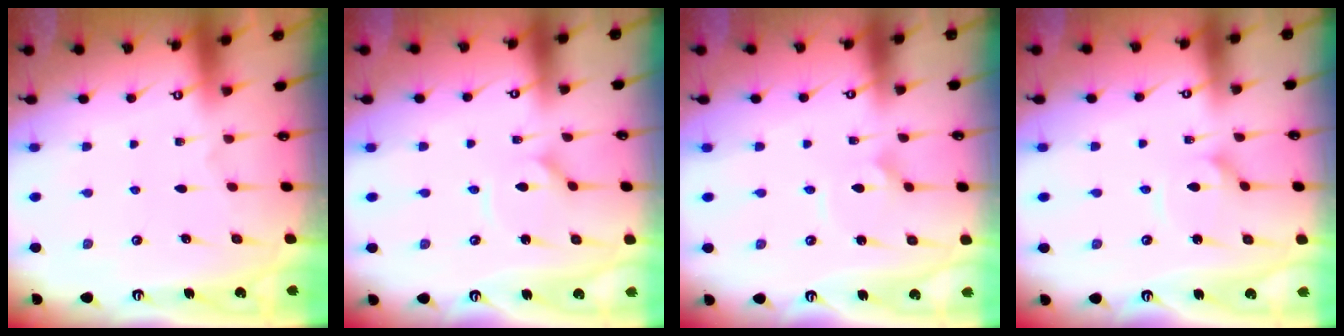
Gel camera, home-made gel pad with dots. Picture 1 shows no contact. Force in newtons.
{"total": 1.8, "press": 1.8, "slide": 0.3}
{"total": 2.1, "press": 2.1, "slide": 0.1}
{"total": 2.6, "press": 2.5, "slide": 0.3}